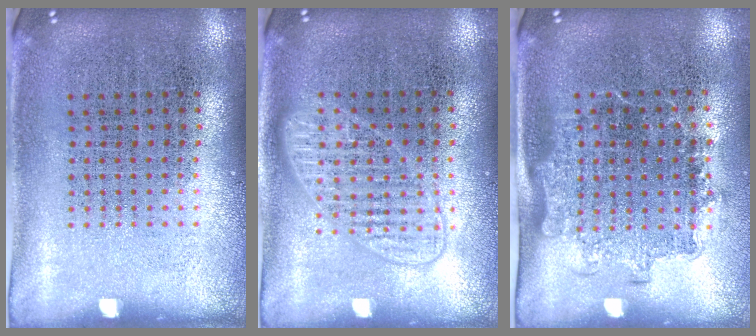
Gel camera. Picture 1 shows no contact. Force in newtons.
{"total": 1.4, "press": 1.4, "slide": 0.3}
{"total": 1.4, "press": 1.2, "slide": 0.8}